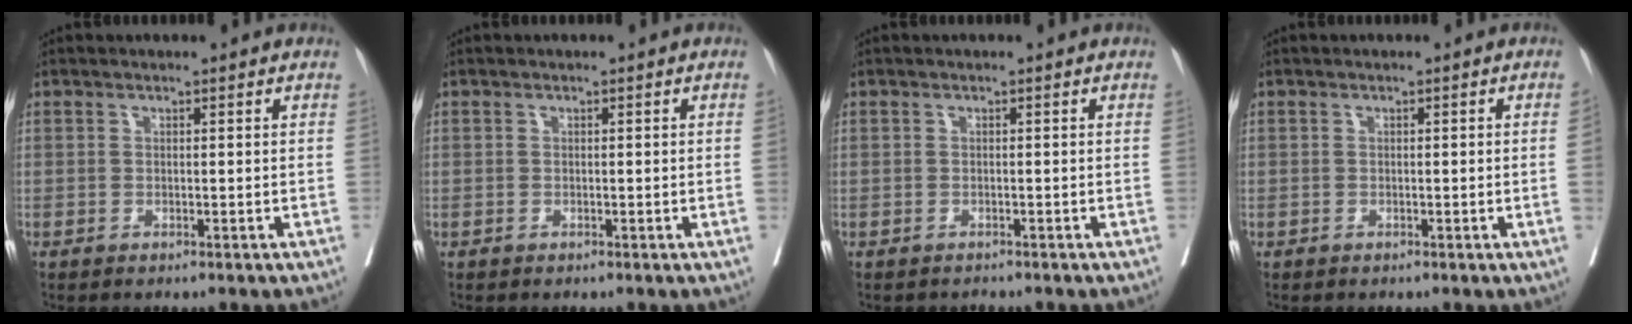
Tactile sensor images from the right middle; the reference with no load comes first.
{"total": 0.0}
{"total": 1.0, "force": [-0.8, 0.5, -0.2], "torque": [-0.008, 0.000, -0.015]}
{"total": 1.0, "force": [-0.1, -0.2, 1.0], "torque": [-0.018, 0.001, 0.001]}